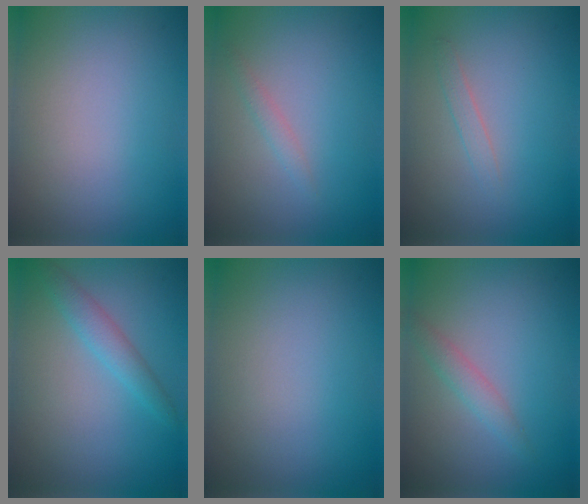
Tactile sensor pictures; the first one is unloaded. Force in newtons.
{"total": 1.0, "press": 1.0, "slide": 0.0}
{"total": 1.0, "press": 1.0, "slide": 0.1}
{"total": 2.2, "press": 2.2, "slide": 0.1}
{"total": 0.0}
{"total": 1.6, "press": 1.6, "slide": 0.0}